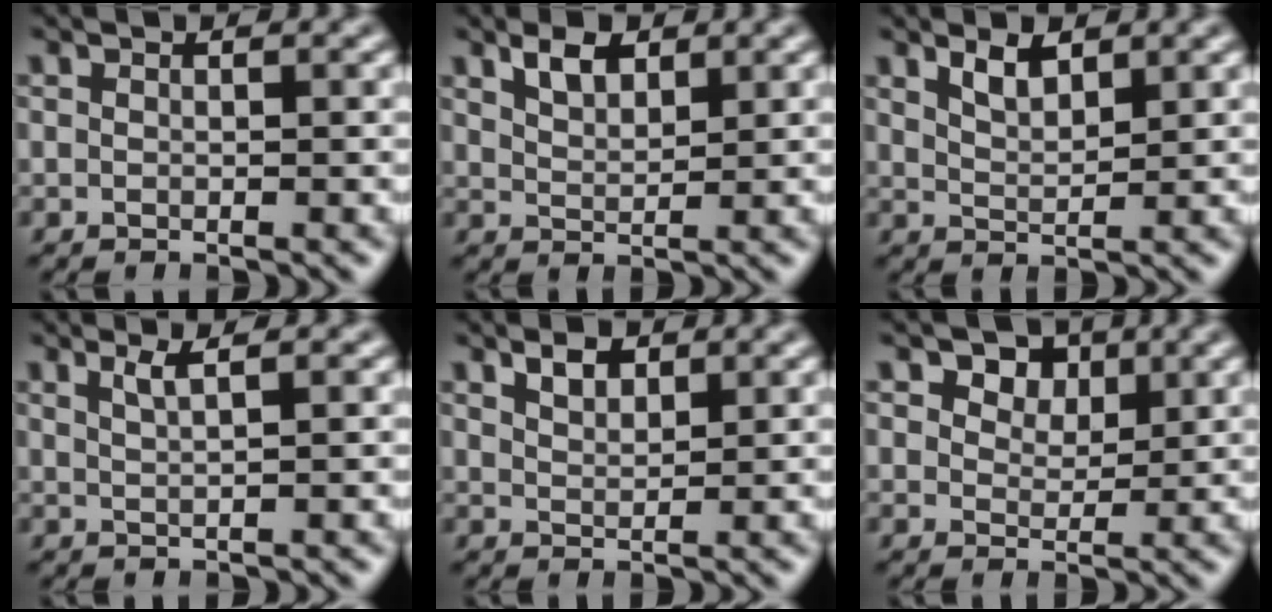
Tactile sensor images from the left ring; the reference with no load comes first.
{"total": 2.4, "force": [1.7, 1.1, 1.3], "torque": [-0.025, 0.001, 0.034]}
{"total": 2.3, "force": [1.6, 0.8, 1.4], "torque": [-0.027, -0.002, 0.033]}
{"total": 1.7, "force": [0.9, 0.5, 1.3], "torque": [-0.016, 0.002, 0.013]}
{"total": 1.8, "force": [1.3, 0.8, 0.9], "torque": [-0.015, 0.001, 0.027]}
{"total": 3.9, "force": [2.2, 2.5, 1.9], "torque": [-0.037, -0.007, 0.030]}